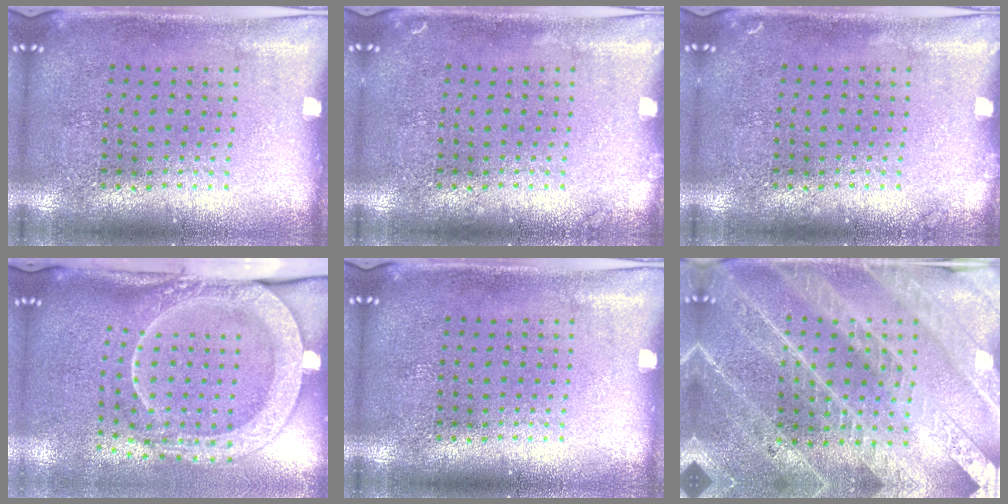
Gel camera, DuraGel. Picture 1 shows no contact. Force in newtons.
{"total": 0.7, "press": 0.7, "slide": 0.2}
{"total": 0.7, "press": 0.7, "slide": 0.2}
{"total": 2.8, "press": 2.1, "slide": 1.9}
{"total": 0.0}
{"total": 3.7, "press": 3.5, "slide": 1.4}